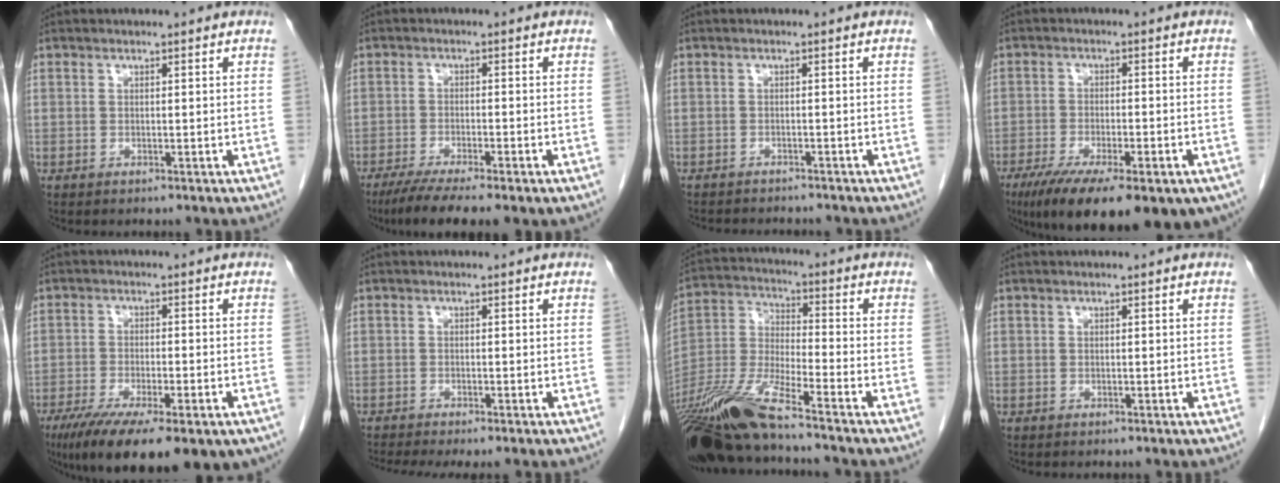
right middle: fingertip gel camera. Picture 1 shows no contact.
{"total": 8.2, "force": [-5.8, 0.8, 5.7], "torque": [-0.092, -0.018, -0.092]}
{"total": 6.7, "force": [-6.2, 1.6, 1.9], "torque": [-0.023, -0.003, -0.083]}
{"total": 19.5, "force": [-12.7, 5.5, 13.7], "torque": [-0.184, -0.030, -0.180]}
{"total": 17.9, "force": [-11.7, 4.8, 12.7], "torque": [-0.180, -0.030, -0.173]}
{"total": 5.5, "force": [-4.8, 0.1, 2.8], "torque": [-0.036, -0.008, -0.076]}
{"total": 16.4, "force": [-12.9, 0.9, 10.0], "torque": [-0.224, -0.024, -0.248]}
{"total": 0.0}